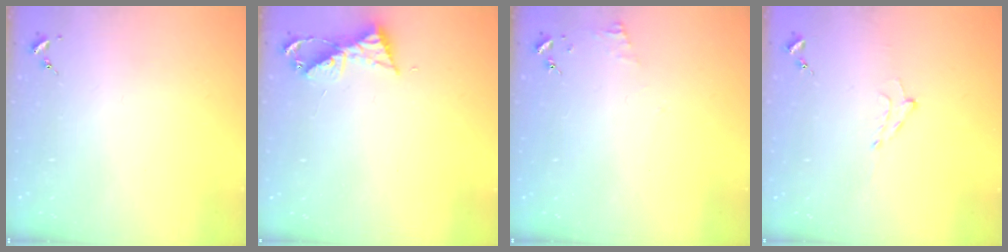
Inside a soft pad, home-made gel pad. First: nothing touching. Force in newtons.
{"total": 7.1, "press": 7.1, "slide": 0.5}
{"total": 3.9, "press": 3.8, "slide": 0.4}
{"total": 4.8, "press": 4.8, "slide": 0.8}